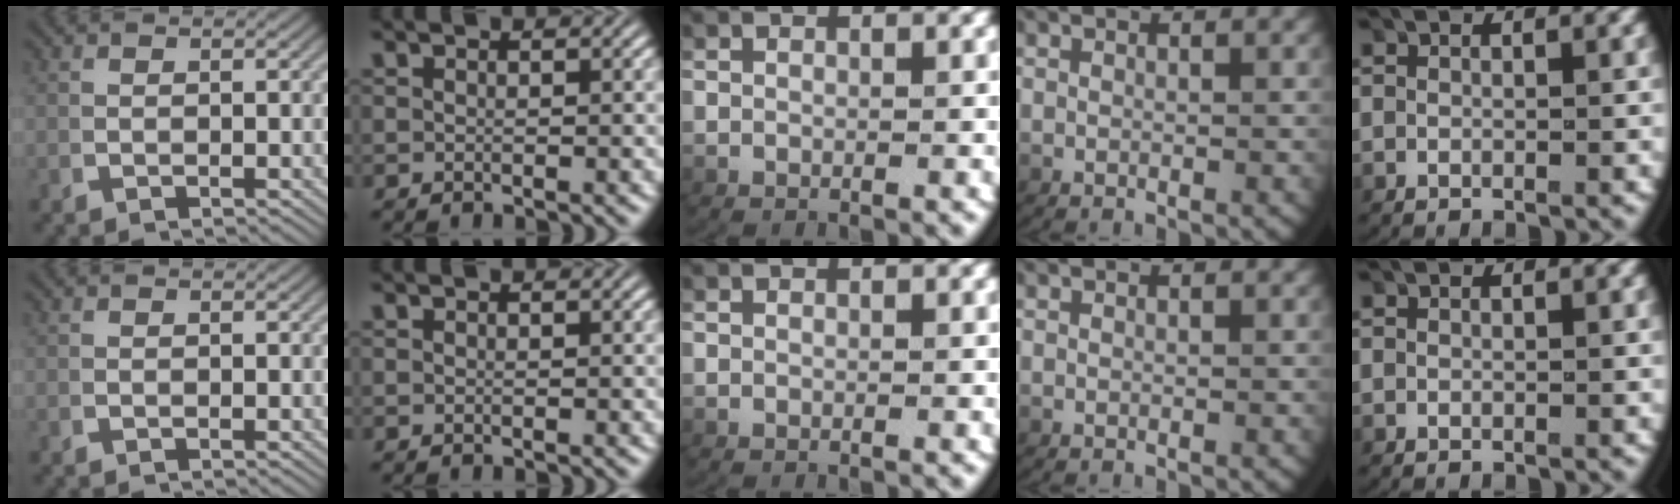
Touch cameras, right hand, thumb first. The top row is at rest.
{}